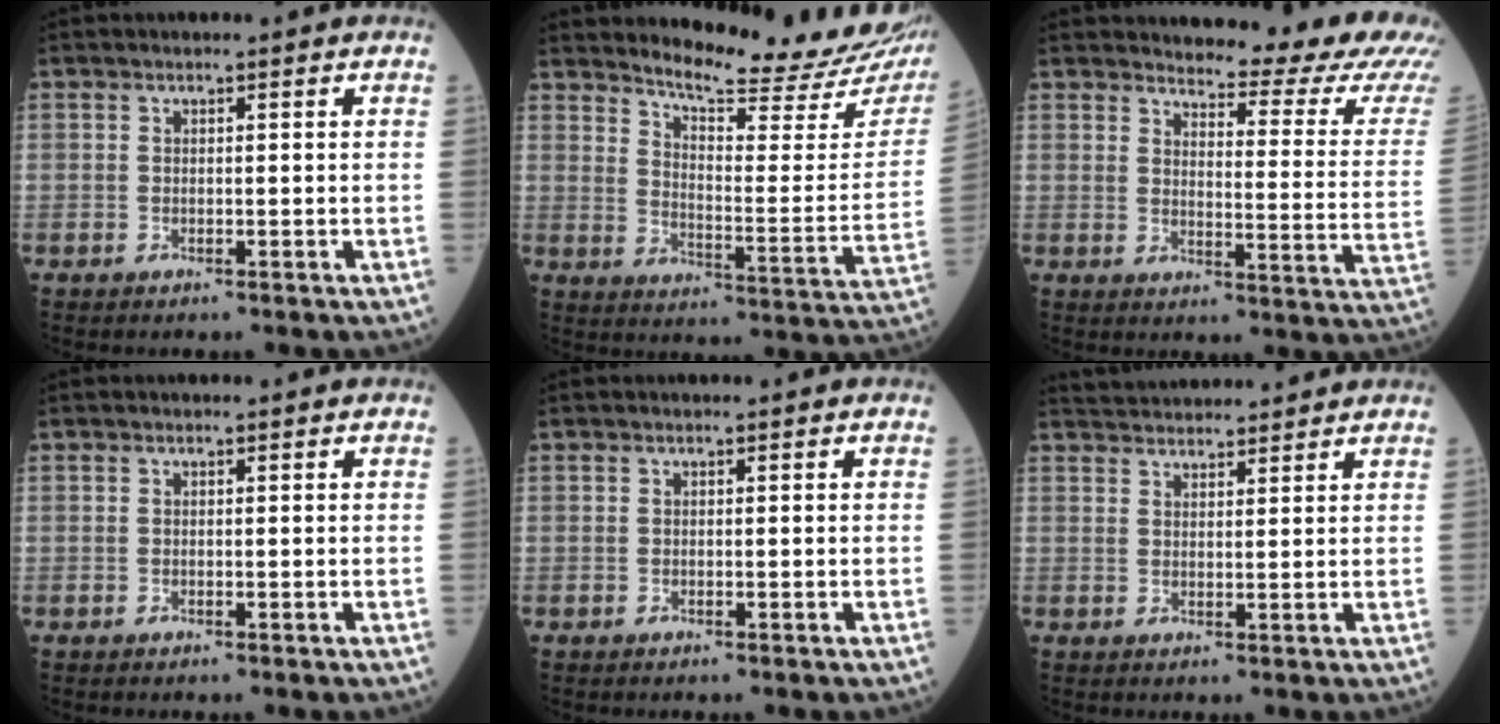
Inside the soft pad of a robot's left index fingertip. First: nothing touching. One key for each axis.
{"total": 20.3, "fx": 18.6, "fy": 2.0, "fz": 8.0, "tx": -0.115, "ty": -0.094, "tz": 0.231}
{"total": 16.9, "fx": 16.0, "fy": 0.8, "fz": 5.4, "tx": -0.063, "ty": -0.104, "tz": 0.169}
{"total": 0.0}
{"total": 0.0}
{"total": 8.2, "fx": 8.0, "fy": 1.0, "fz": 1.8, "tx": -0.032, "ty": 0.034, "tz": 0.118}